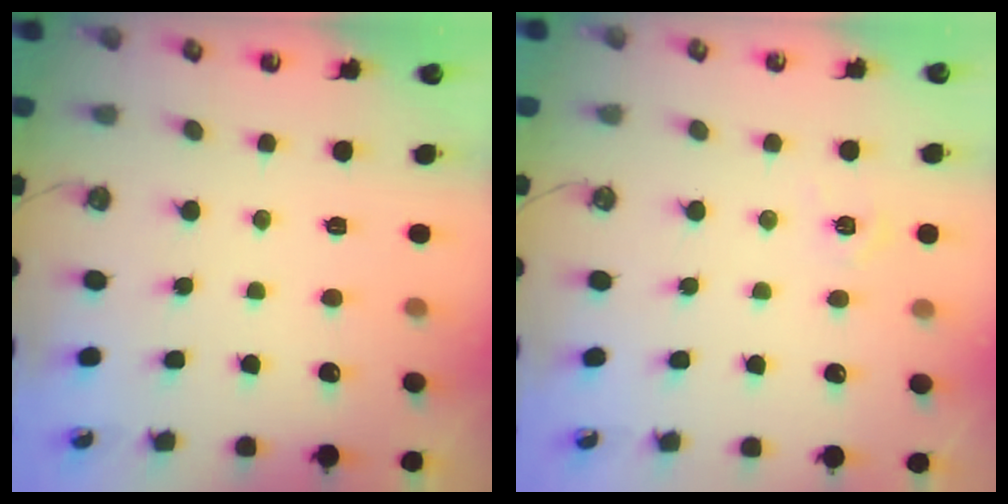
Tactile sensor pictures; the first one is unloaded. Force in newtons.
{"total": 4.9, "press": 4.9, "slide": 0.4}